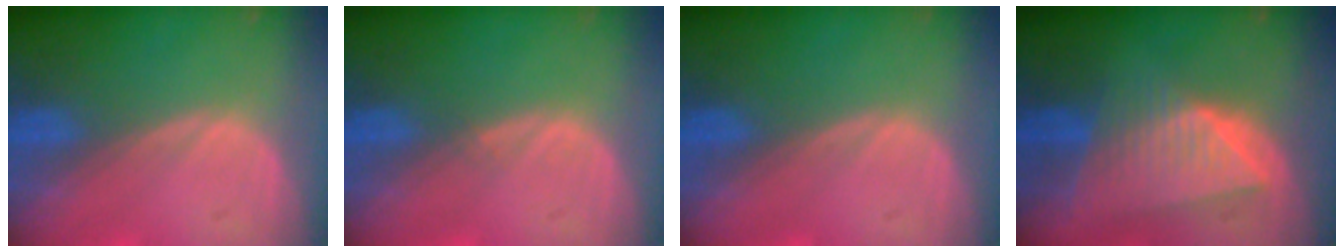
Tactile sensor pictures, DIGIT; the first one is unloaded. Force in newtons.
{"total": 0.5, "press": 0.5, "slide": 0.1}
{"total": 0.0}
{"total": 8.8, "press": 7.9, "slide": 3.9}